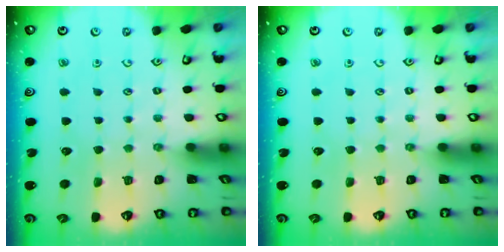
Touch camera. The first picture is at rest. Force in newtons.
{"total": 0.0}